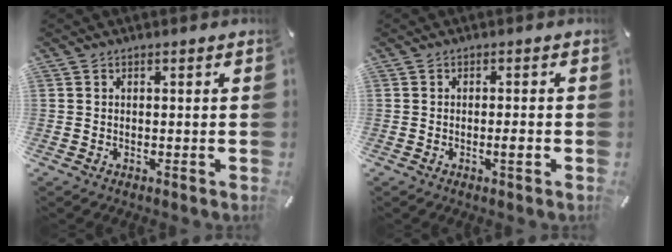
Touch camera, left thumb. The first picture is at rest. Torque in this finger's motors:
{"motor_torque": [-0.32, 0.28, 0.29, 0.09, 0.04]}